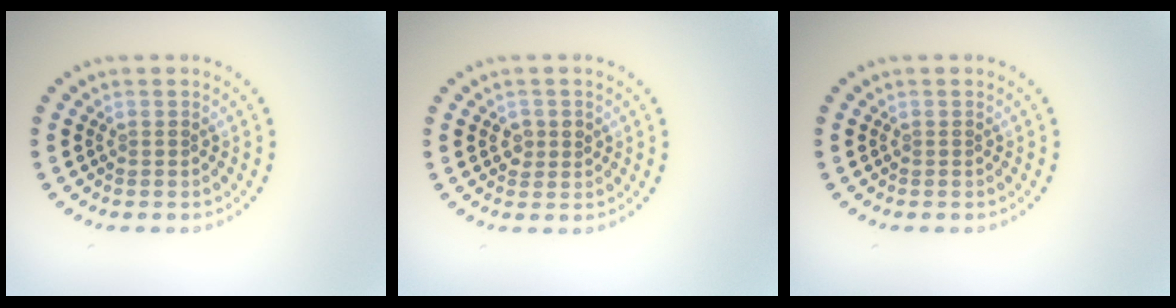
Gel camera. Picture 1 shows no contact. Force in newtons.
{"total": 1.4, "press": 1.4, "slide": 0.2}
{"total": 0.0}